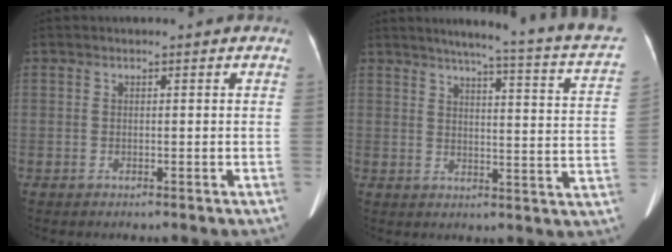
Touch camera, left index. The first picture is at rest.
{"total": 20.6, "force": [17.5, -0.1, 10.8], "torque": [-0.144, -0.043, 0.195]}